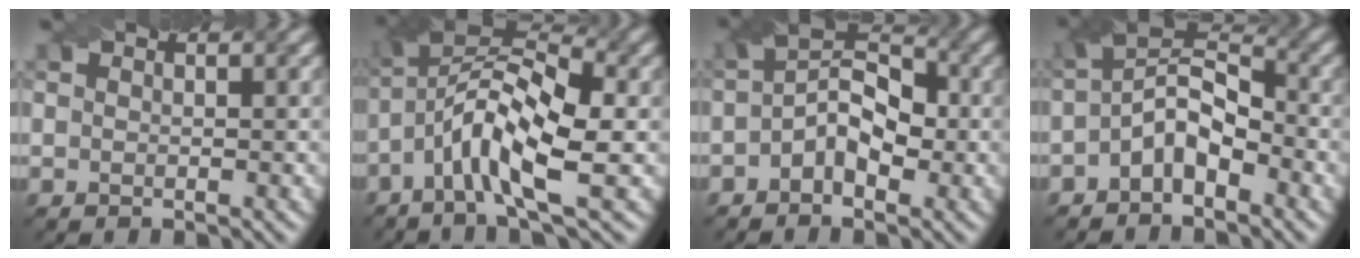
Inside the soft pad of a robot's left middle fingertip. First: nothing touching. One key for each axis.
{"total": 9.1, "fx": -2.5, "fy": 2.8, "fz": 8.3, "tx": -0.149, "ty": 0.021, "tz": -0.060}
{"total": 5.4, "fx": -1.0, "fy": 3.3, "fz": 4.1, "tx": -0.064, "ty": 0.013, "tz": -0.026}
{"total": 5.2, "fx": -1.9, "fy": 2.8, "fz": 4.0, "tx": -0.068, "ty": 0.013, "tz": -0.043}